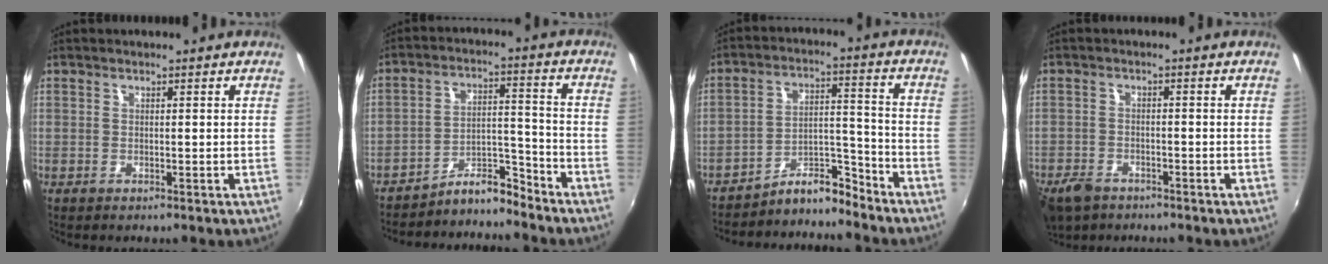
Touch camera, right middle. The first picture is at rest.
{"total": 6.4, "force": [-6.3, 0.4, 0.6], "torque": [-0.011, 0.029, -0.113]}
{"total": 7.0, "force": [-6.9, 0.8, 0.9], "torque": [-0.017, 0.032, -0.124]}
{"total": 6.9, "force": [-5.0, 3.9, 2.8], "torque": [-0.080, -0.006, -0.087]}